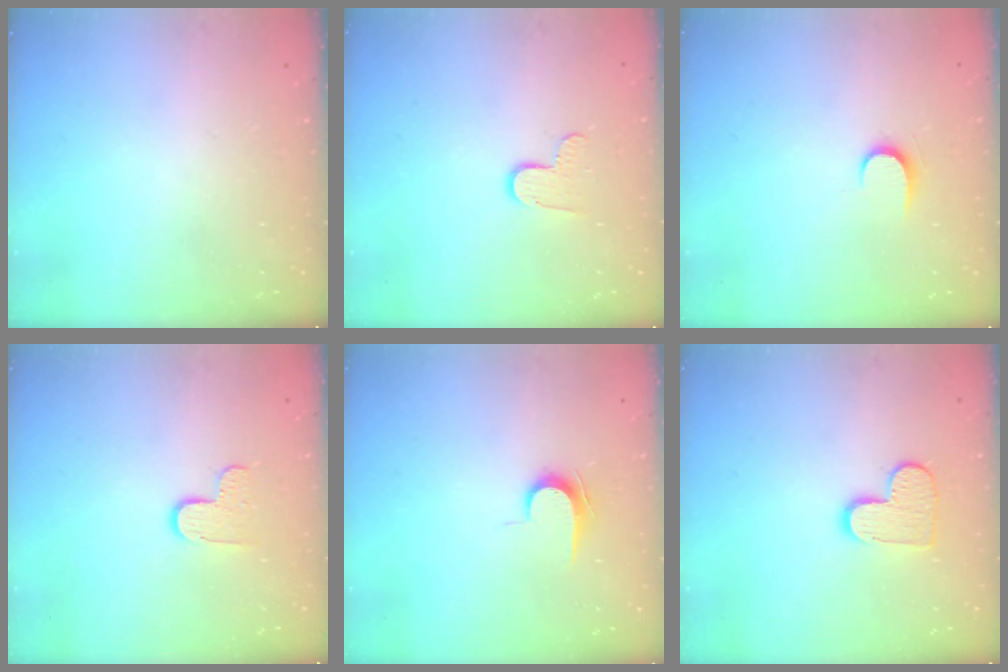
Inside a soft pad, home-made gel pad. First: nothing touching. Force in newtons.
{"total": 6.8, "press": 6.8, "slide": 0.1}
{"total": 6.6, "press": 6.6, "slide": 0.7}
{"total": 7.0, "press": 7.0, "slide": 0.2}
{"total": 7.0, "press": 7.0, "slide": 0.8}
{"total": 10.0, "press": 10.0, "slide": 0.7}